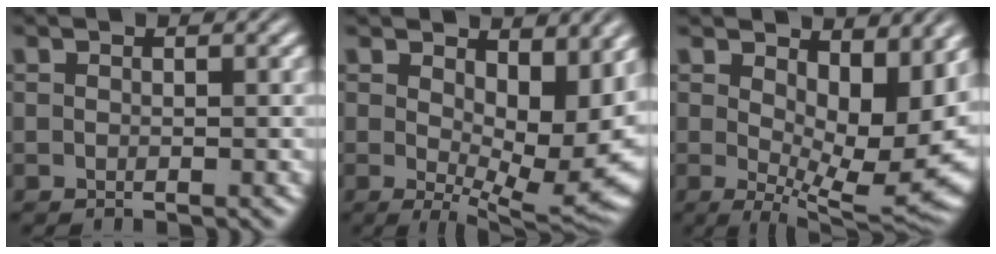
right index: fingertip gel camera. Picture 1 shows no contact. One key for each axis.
{"total": 7.3, "fx": 0.5, "fy": 2.3, "fz": 6.9, "tx": -0.070, "ty": -0.028, "tz": 0.024}
{"total": 8.4, "fx": 0.8, "fy": 2.9, "fz": 7.9, "tx": -0.078, "ty": -0.026, "tz": 0.028}